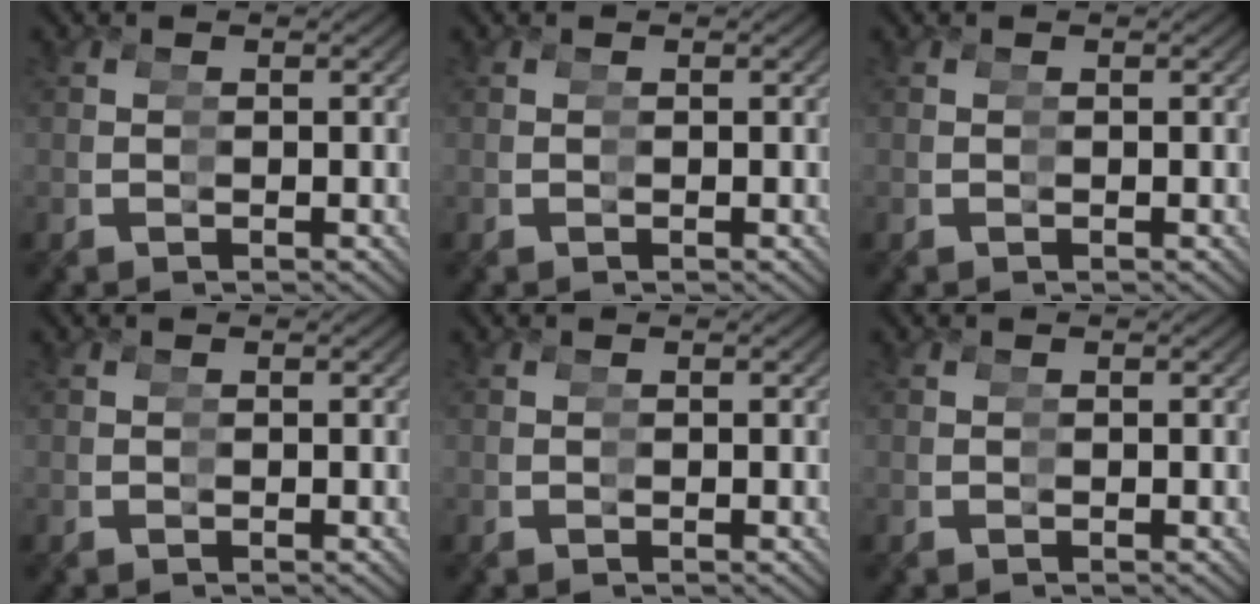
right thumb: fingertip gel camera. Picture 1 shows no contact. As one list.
[{"total": 0.0}, {"total": 0.0}, {"total": 0.0}, {"total": 0.0}, {"total": 0.0}]